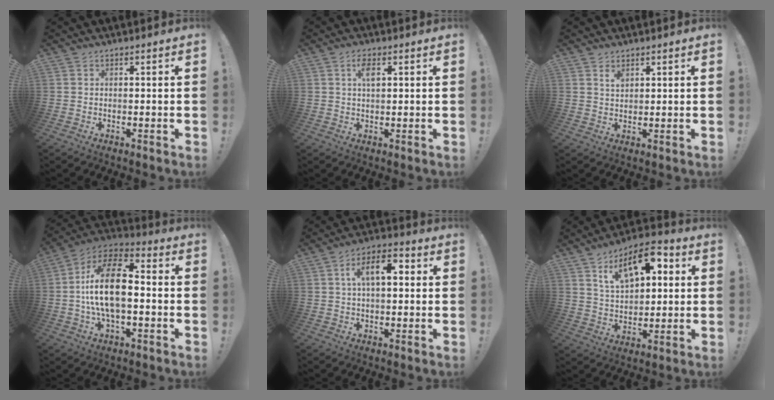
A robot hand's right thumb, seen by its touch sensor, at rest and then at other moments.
{"total": 3.7, "force": [1.3, 1.6, 3.1], "torque": [-0.054, 0.001, 0.019]}
{"total": 2.4, "force": [1.6, 1.3, 1.2], "torque": [-0.007, -0.011, 0.026]}
{"total": 17.8, "force": [-1.1, 8.7, 15.5], "torque": [-0.281, 0.016, -0.020]}
{"total": 9.6, "force": [1.7, 4.7, 8.2], "torque": [-0.130, 0.013, 0.026]}
{"total": 14.0, "force": [6.5, 7.5, 9.9], "torque": [-0.152, -0.020, 0.114]}